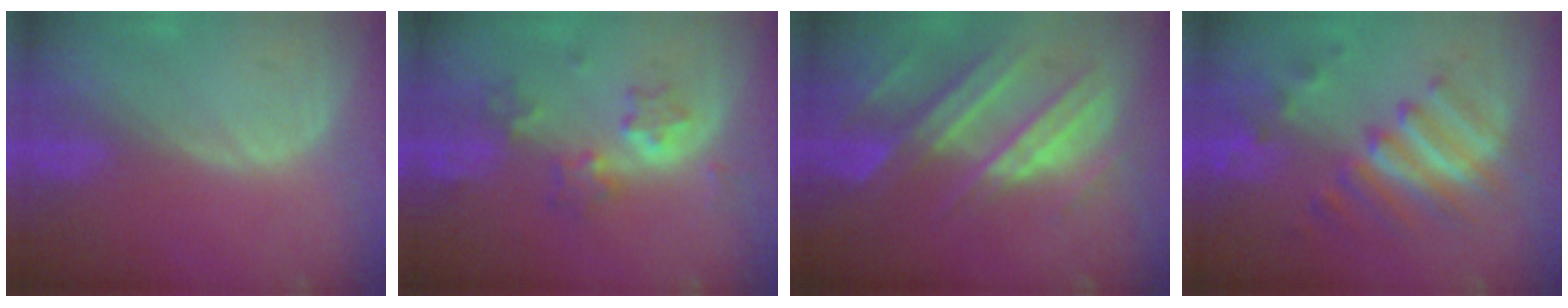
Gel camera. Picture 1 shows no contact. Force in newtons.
{"total": 5.8, "press": 5.8, "slide": 0.8}
{"total": 10.5, "press": 9.4, "slide": 4.8}
{"total": 8.2, "press": 8.0, "slide": 1.7}